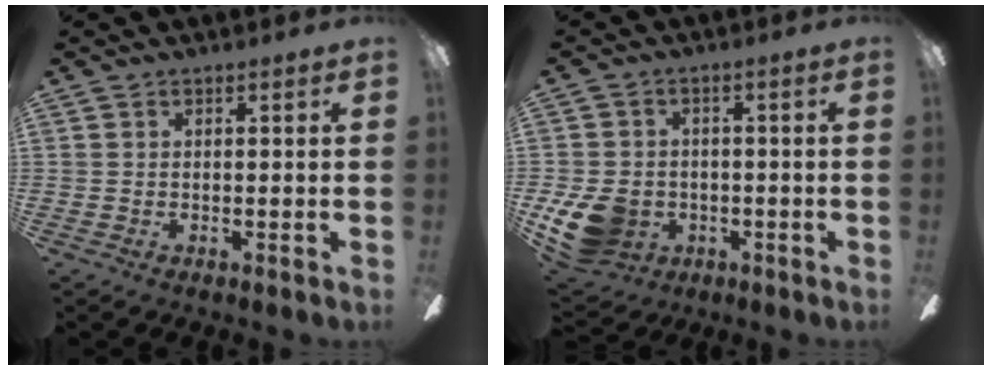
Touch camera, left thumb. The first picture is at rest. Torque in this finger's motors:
{"motor_torque": [1.17, 1.27, 0.35, -0.30, 0.10]}